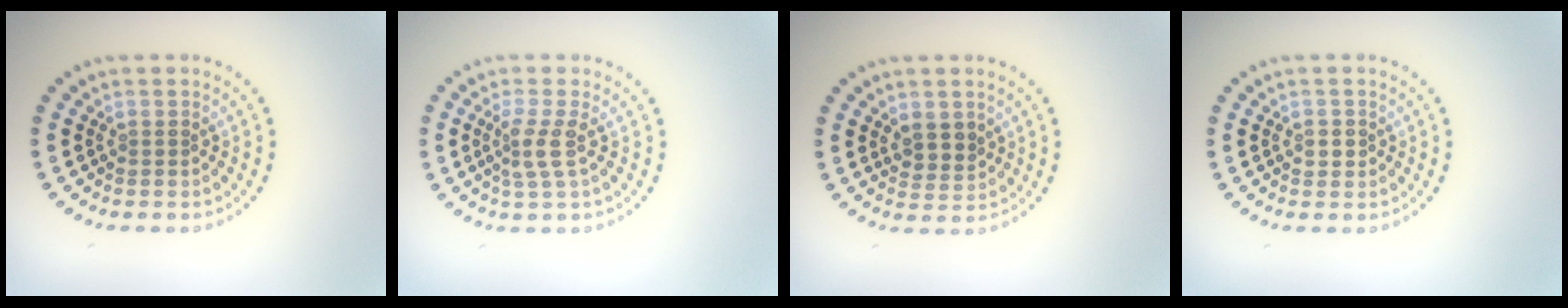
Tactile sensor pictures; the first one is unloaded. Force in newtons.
{"total": 2.3, "press": 1.7, "slide": 1.6}
{"total": 2.2, "press": 2.0, "slide": 0.9}
{"total": 1.1, "press": 1.0, "slide": 0.3}